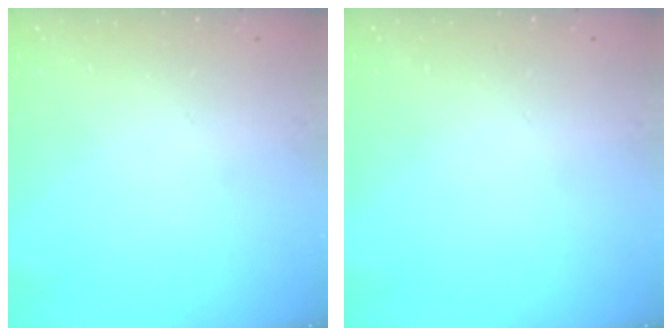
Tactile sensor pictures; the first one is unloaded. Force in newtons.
{"total": 0.0}